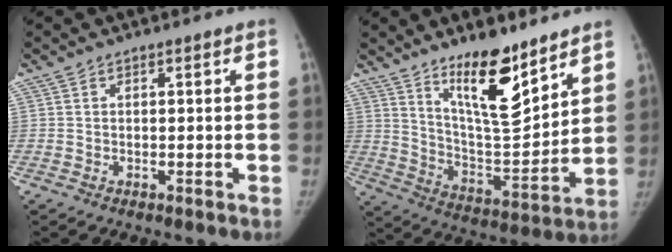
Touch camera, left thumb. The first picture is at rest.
{"total": 15.2, "force": [10.5, 4.6, 10.0], "torque": [-0.126, -0.090, 0.188]}